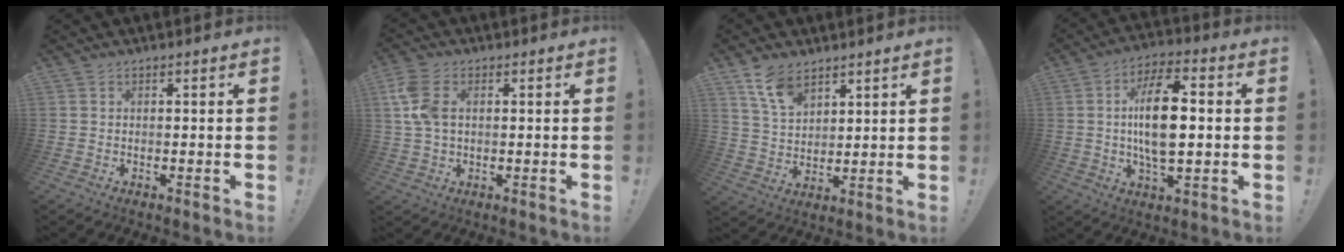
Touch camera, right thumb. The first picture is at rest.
{"total": 7.9, "force": [1.7, 5.1, 5.8], "torque": [-0.127, 0.001, 0.032]}
{"total": 10.0, "force": [6.8, 5.8, 4.3], "torque": [-0.078, -0.035, 0.132]}
{"total": 15.8, "force": [0.9, 7.6, 13.8], "torque": [-0.243, 0.010, 0.010]}